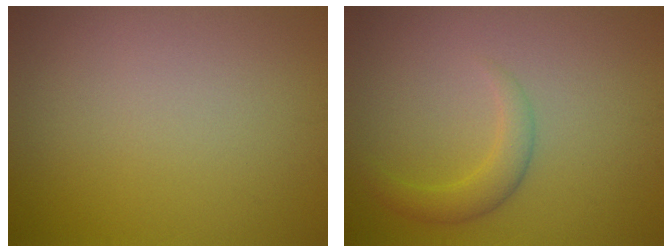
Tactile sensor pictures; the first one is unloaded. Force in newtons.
{"total": 2.2, "press": 2.2, "slide": 0.0}